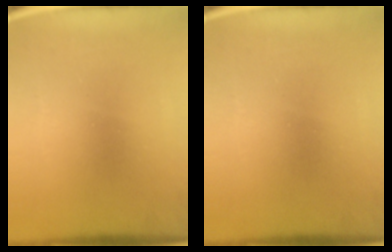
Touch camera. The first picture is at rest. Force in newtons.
{"total": 0.0}